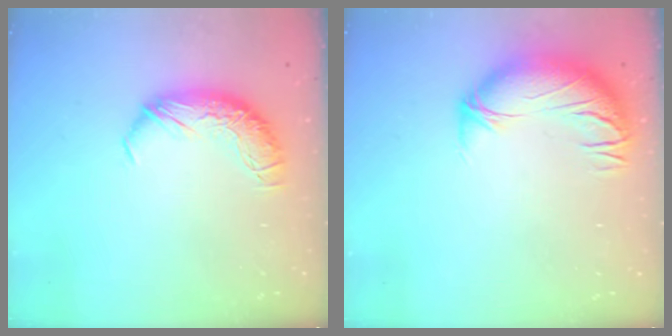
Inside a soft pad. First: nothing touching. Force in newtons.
{"total": 2.4, "press": 1.1, "slide": 2.1}